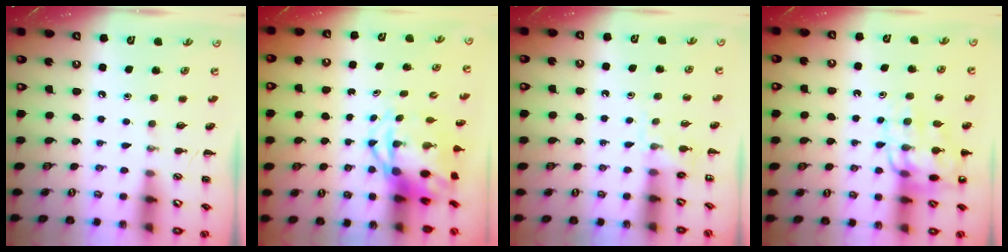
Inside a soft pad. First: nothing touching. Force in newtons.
{"total": 6.3, "press": 6.1, "slide": 1.7}
{"total": 5.3, "press": 5.1, "slide": 1.2}
{"total": 12.8, "press": 12.5, "slide": 2.5}